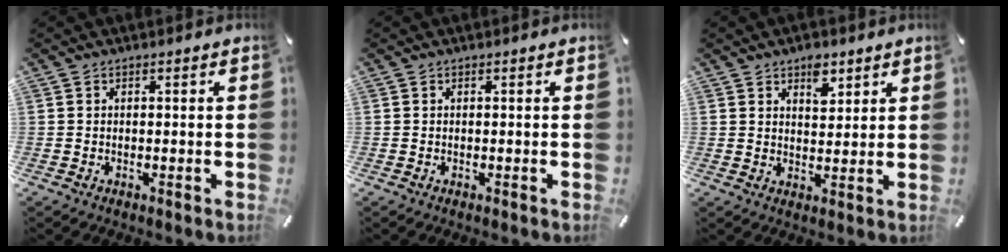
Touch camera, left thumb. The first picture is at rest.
{"total": 0.0}
{"total": 5.3, "force": [3.5, 3.1, 2.5], "torque": [-0.011, -0.022, 0.055]}